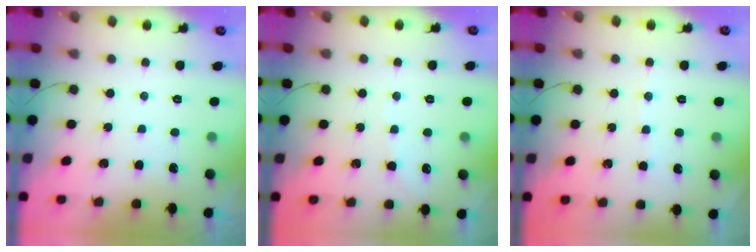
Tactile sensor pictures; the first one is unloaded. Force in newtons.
{"total": 2.7, "press": 2.6, "slide": 0.4}
{"total": 3.0, "press": 2.9, "slide": 0.4}